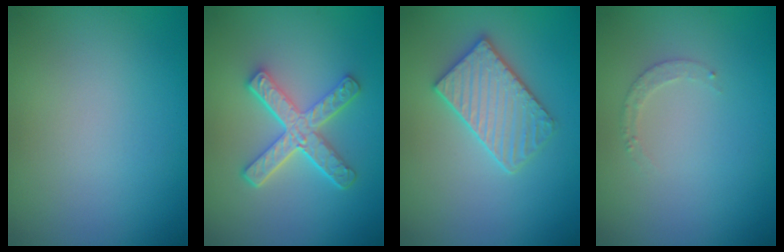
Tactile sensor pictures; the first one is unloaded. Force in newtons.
{"total": 4.9, "press": 3.4, "slide": 3.4}
{"total": 3.4, "press": 3.4, "slide": 0.3}
{"total": 1.3, "press": 1.2, "slide": 0.2}